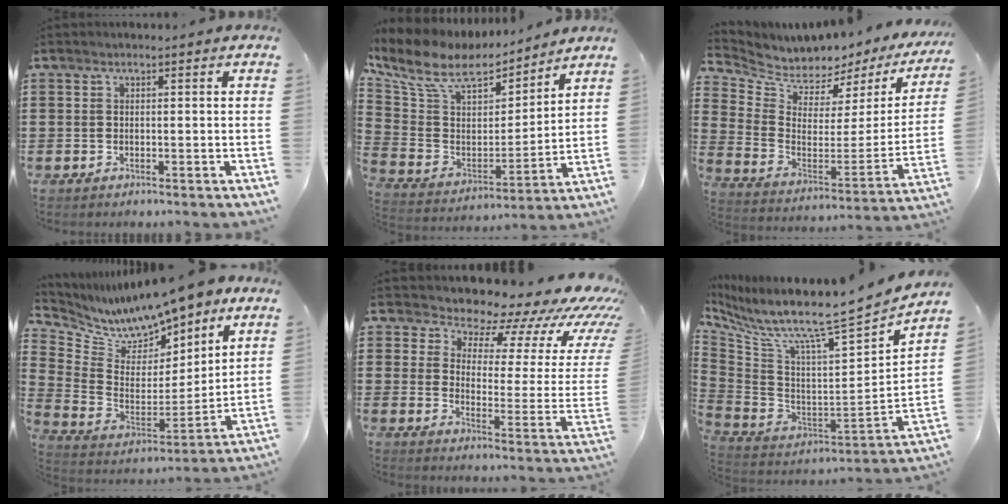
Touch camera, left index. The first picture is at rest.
{"total": 10.2, "force": [7.8, 4.6, 4.9], "torque": [-0.133, -0.040, 0.135]}
{"total": 4.6, "force": [4.3, 1.6, -0.1], "torque": [-0.036, -0.051, 0.072]}
{"total": 10.9, "force": [10.2, 2.7, 2.6], "torque": [-0.099, -0.073, 0.180]}
{"total": 9.1, "force": [8.1, 2.9, 3.0], "torque": [-0.049, -0.078, 0.129]}
{"total": 8.2, "force": [6.5, -0.1, 5.0], "torque": [-0.112, -0.072, 0.098]}